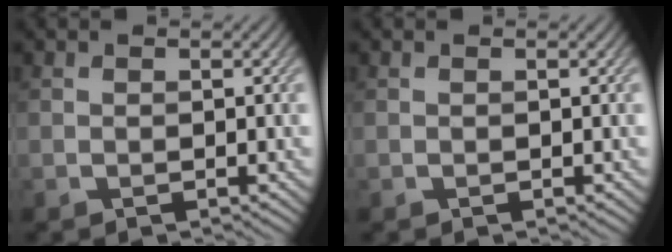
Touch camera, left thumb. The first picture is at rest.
{"total": 0.0}